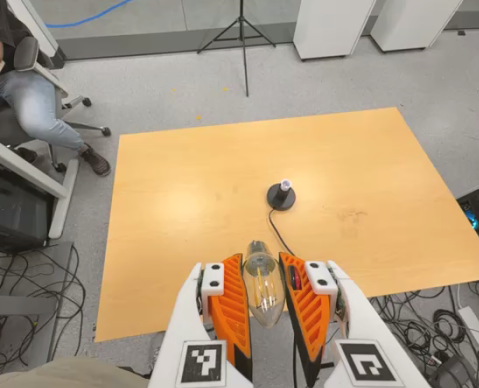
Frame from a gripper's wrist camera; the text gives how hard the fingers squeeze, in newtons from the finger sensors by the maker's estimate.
{"total": 18.7, "left": 19.7, "right": 17.7}